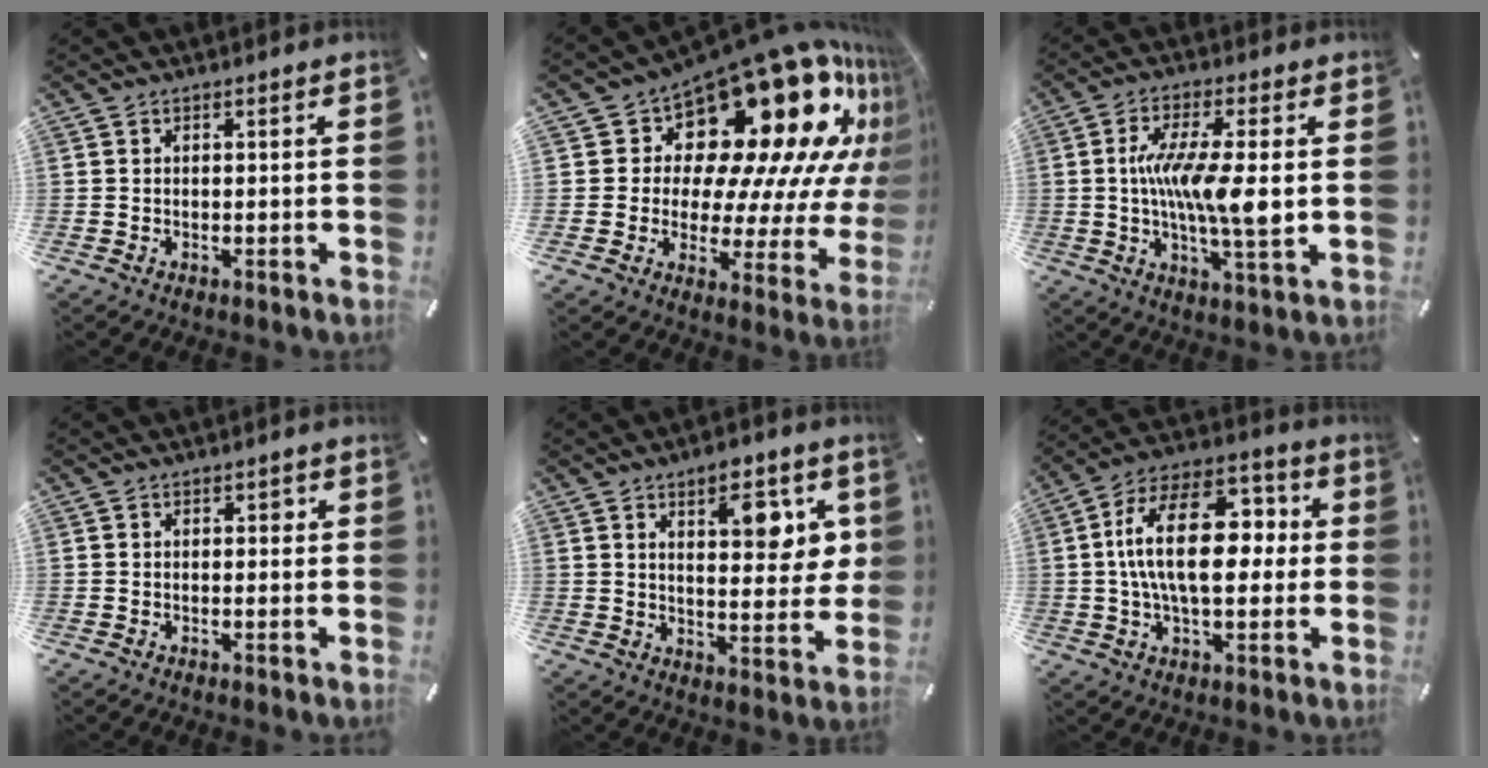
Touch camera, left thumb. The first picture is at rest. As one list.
[{"total": 24.8, "force": [15.5, 12.3, 15.0], "torque": [-0.193, -0.151, 0.273]}, {"total": 12.5, "force": [0.6, 2.7, 12.2], "torque": [-0.228, -0.008, 0.006]}, {"total": 0.9, "force": [0.2, 0.7, 0.5], "torque": [-0.005, 0.004, 0.000]}, {"total": 10.4, "force": [5.1, 5.1, 7.5], "torque": [-0.088, -0.023, 0.080]}, {"total": 19.1, "force": [1.3, 10.8, 15.7], "torque": [-0.285, 0.004, 0.017]}]